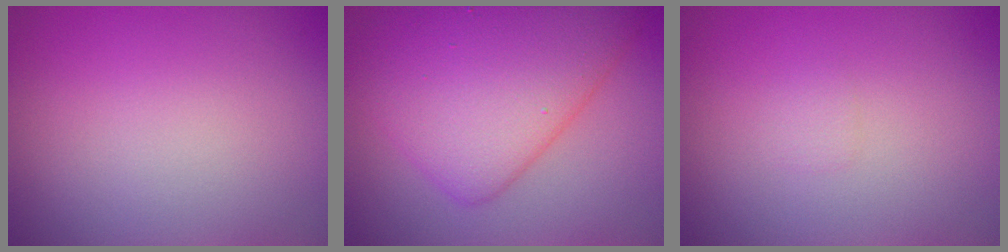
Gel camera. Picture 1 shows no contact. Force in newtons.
{"total": 8.0, "press": 8.0, "slide": 0.2}
{"total": 0.6, "press": 0.6, "slide": 0.0}